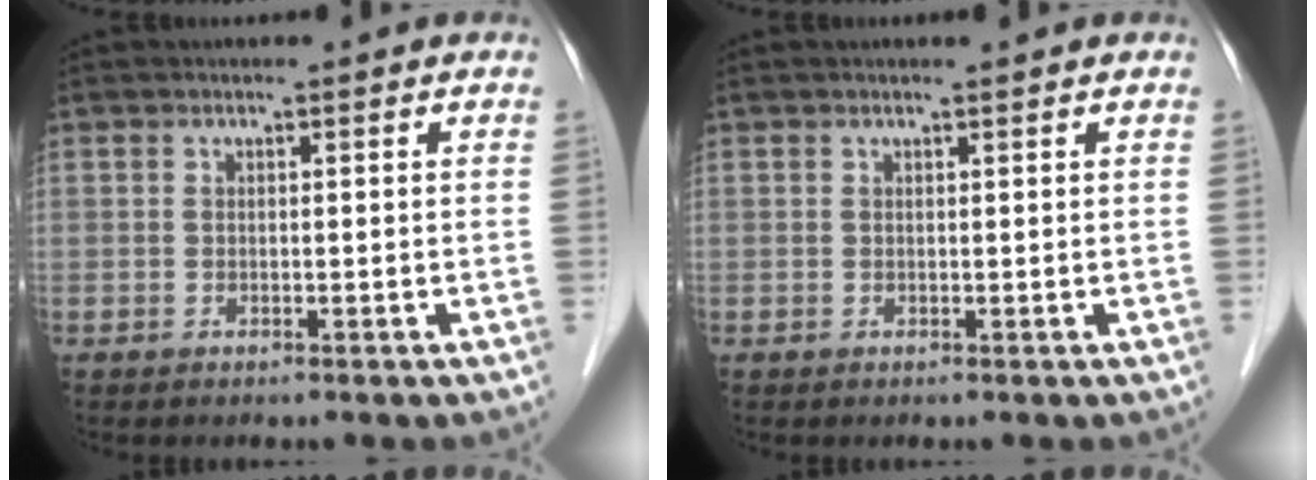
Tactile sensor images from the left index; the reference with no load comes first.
{"total": 1.0, "force": [0.8, -0.1, 0.5], "torque": [-0.009, 0.005, 0.016]}